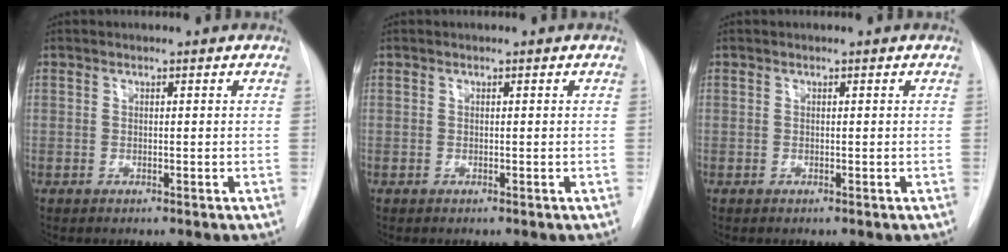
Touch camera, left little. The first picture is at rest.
{"total": 0.0}
{"total": 0.0}